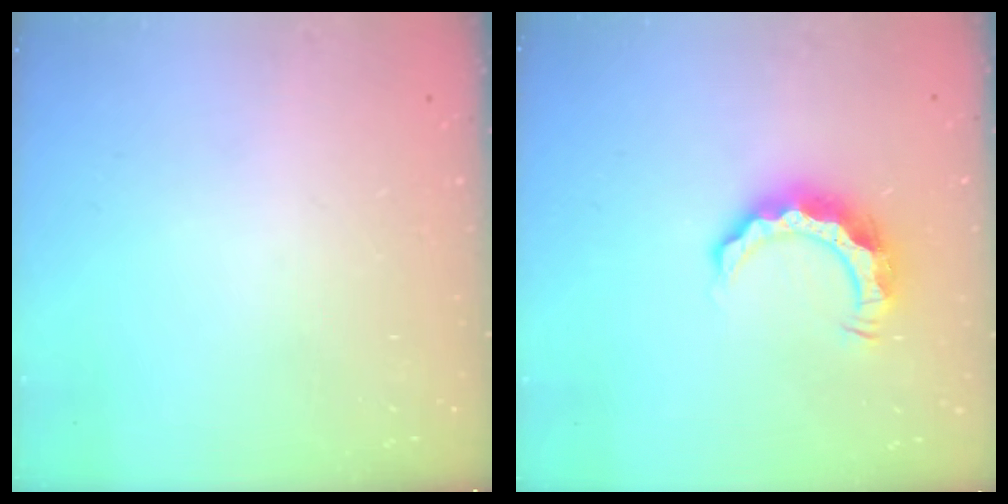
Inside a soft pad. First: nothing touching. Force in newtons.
{"total": 8.5, "press": 8.5, "slide": 0.4}